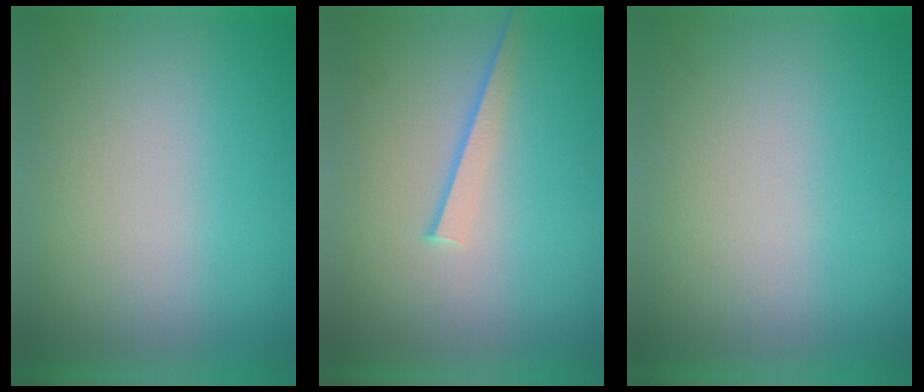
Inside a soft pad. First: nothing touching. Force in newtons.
{"total": 1.1}
{"total": 0.0}